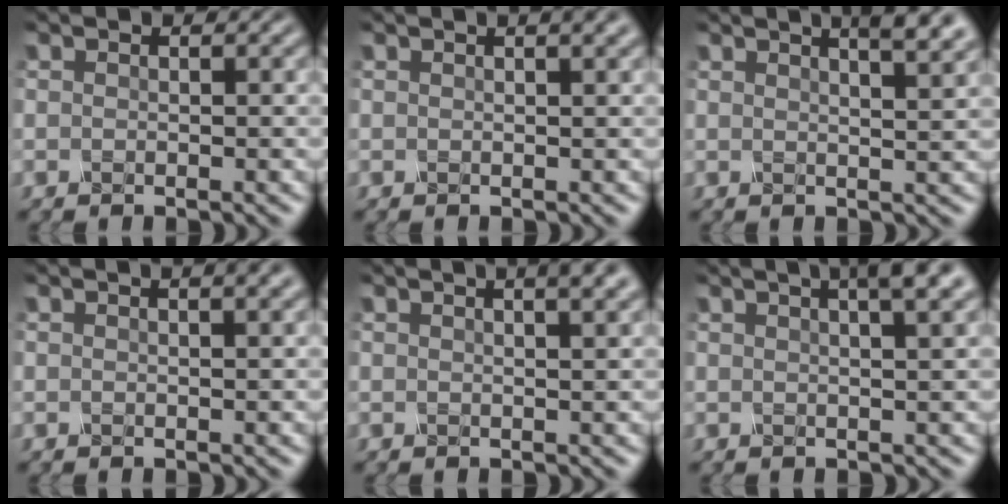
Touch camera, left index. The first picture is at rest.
{"total": 2.4, "force": [1.4, 0.8, 1.8], "torque": [-0.009, 0.006, 0.006]}
{"total": 5.3, "force": [3.5, 1.6, 3.7], "torque": [-0.023, 0.029, 0.018]}
{"total": 2.7, "force": [1.6, 1.0, 2.0], "torque": [-0.008, 0.009, 0.004]}
{"total": 5.0, "force": [2.9, 2.0, 3.5], "torque": [-0.019, 0.030, 0.002]}
{"total": 5.3, "force": [3.0, 1.4, 4.1], "torque": [-0.032, 0.025, 0.014]}